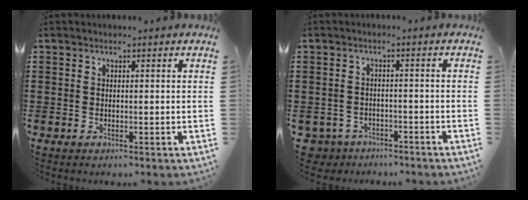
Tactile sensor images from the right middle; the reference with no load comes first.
{"total": 2.7, "force": [-2.6, 0.8, -0.2], "torque": [-0.016, -0.003, -0.061]}